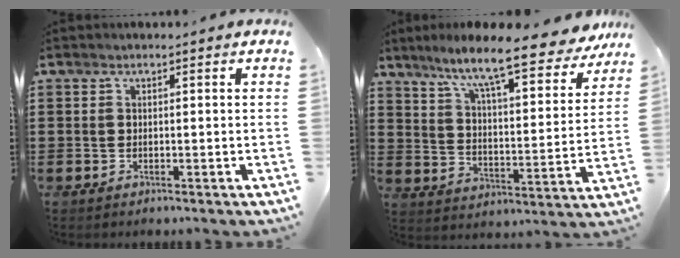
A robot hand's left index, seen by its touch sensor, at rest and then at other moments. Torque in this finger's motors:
{"motor_torque": [1.12, -1.02, 1.05, 0.21]}